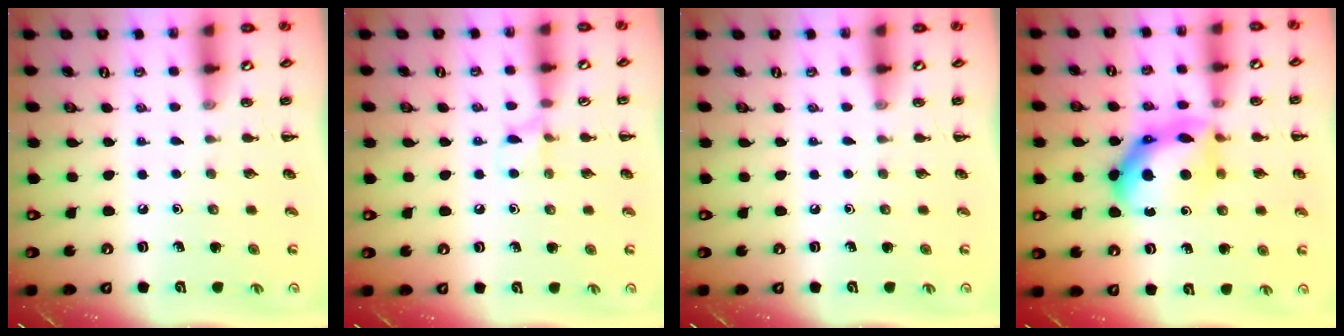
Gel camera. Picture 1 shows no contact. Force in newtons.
{"total": 5.3, "press": 5.1, "slide": 1.4}
{"total": 0.0}
{"total": 13.7, "press": 13.7, "slide": 0.8}